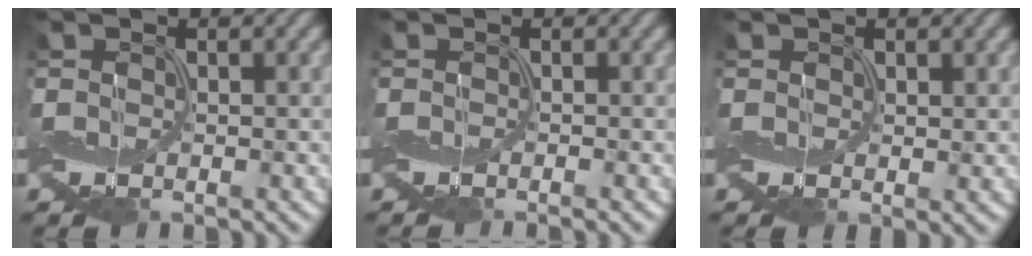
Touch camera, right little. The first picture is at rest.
{"total": 0.9, "force": [-0.8, 0.0, 0.4], "torque": [-0.001, -0.004, -0.015]}
{"total": 0.6, "force": [0.4, 0.3, 0.4], "torque": [-0.007, 0.000, 0.008]}